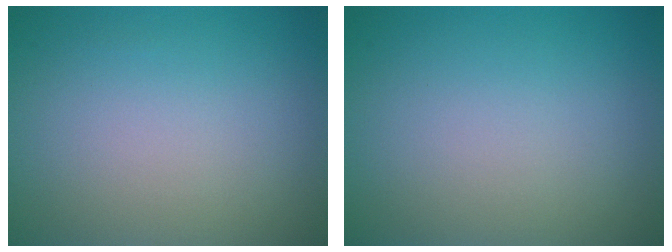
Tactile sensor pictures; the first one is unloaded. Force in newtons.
{"total": 0.0}